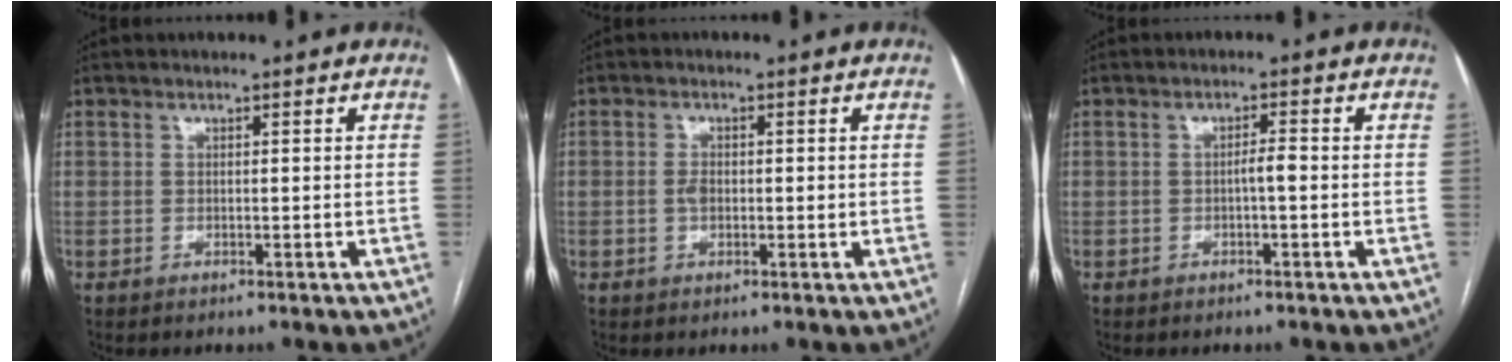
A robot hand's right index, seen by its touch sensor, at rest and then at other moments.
{"total": 2.2, "force": [-0.1, 1.2, 1.8], "torque": [-0.036, 0.002, -0.003]}
{"total": 1.8, "force": [-0.4, 0.2, 1.8], "torque": [-0.028, 0.003, -0.009]}